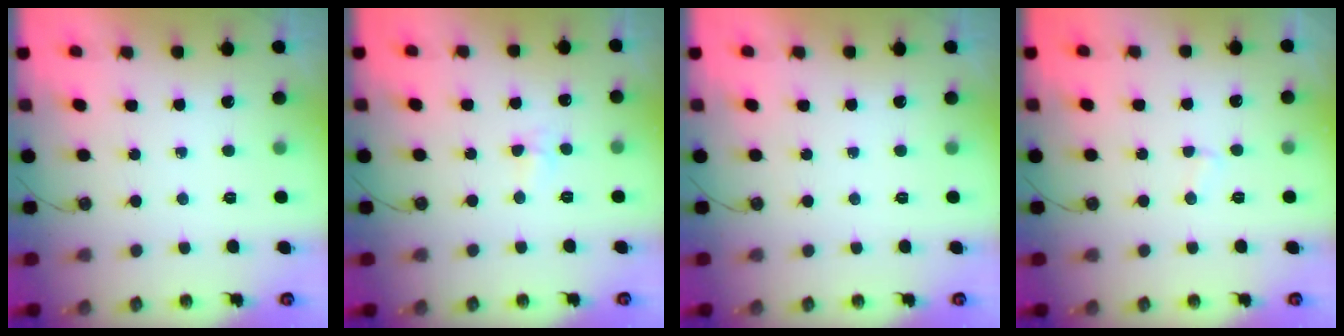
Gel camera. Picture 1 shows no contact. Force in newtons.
{"total": 3.6, "press": 3.6, "slide": 0.6}
{"total": 0.0}
{"total": 2.3, "press": 2.3, "slide": 0.3}